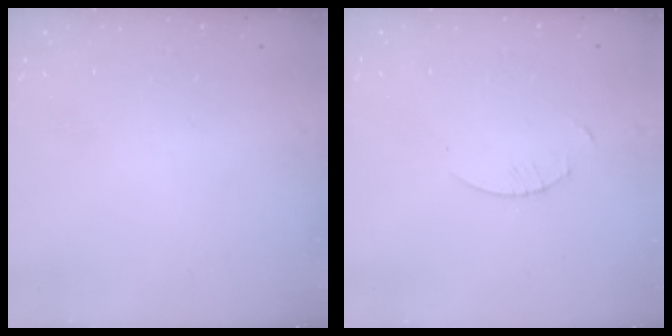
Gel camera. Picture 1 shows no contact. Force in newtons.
{"total": 1.3, "press": 1.3, "slide": 0.2}